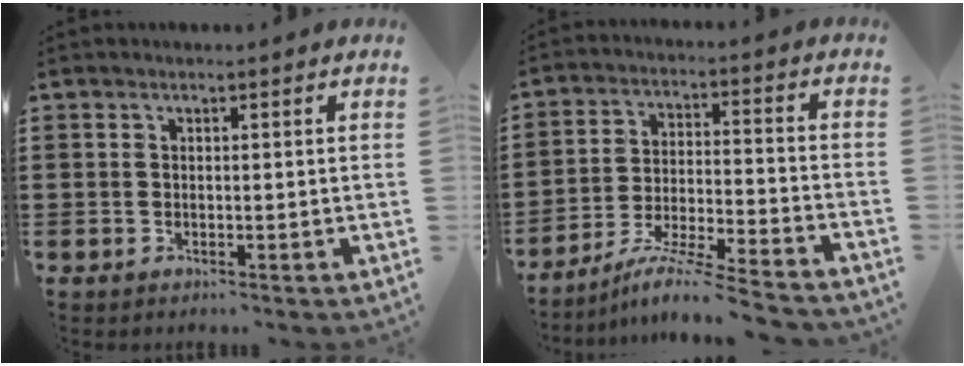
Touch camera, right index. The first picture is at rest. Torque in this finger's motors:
{"motor_torque": [2.09, 0.05, 0.12, 0.05]}